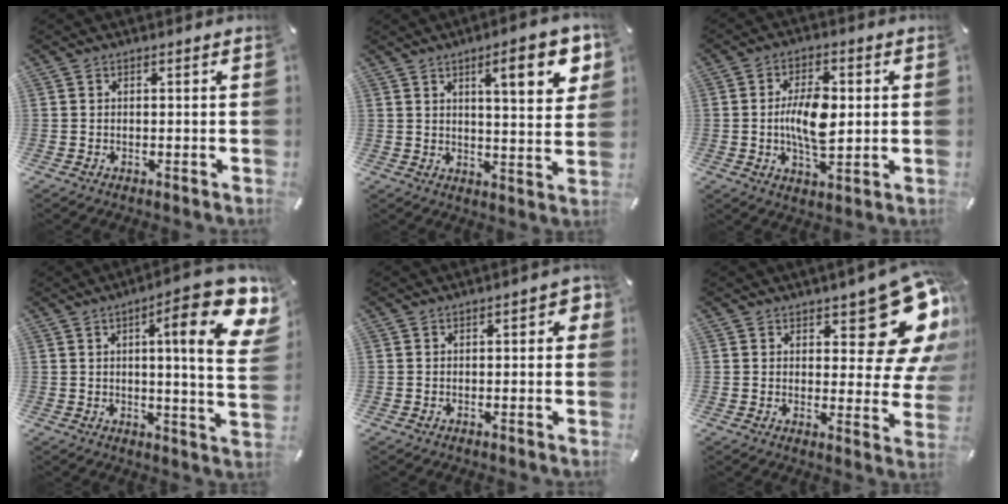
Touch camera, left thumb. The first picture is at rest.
{"total": 13.0, "force": [6.1, 3.2, 11.1], "torque": [-0.153, -0.023, 0.089]}
{"total": 10.3, "force": [0.3, 5.4, 8.7], "torque": [-0.170, 0.003, -0.001]}
{"total": 19.4, "force": [7.1, 4.0, 17.7], "torque": [-0.244, -0.043, 0.092]}
{"total": 2.9, "force": [-0.5, 1.3, 2.6], "torque": [-0.038, 0.007, -0.011]}
{"total": 16.1, "force": [9.7, 6.6, 11.0], "torque": [-0.106, -0.094, 0.161]}